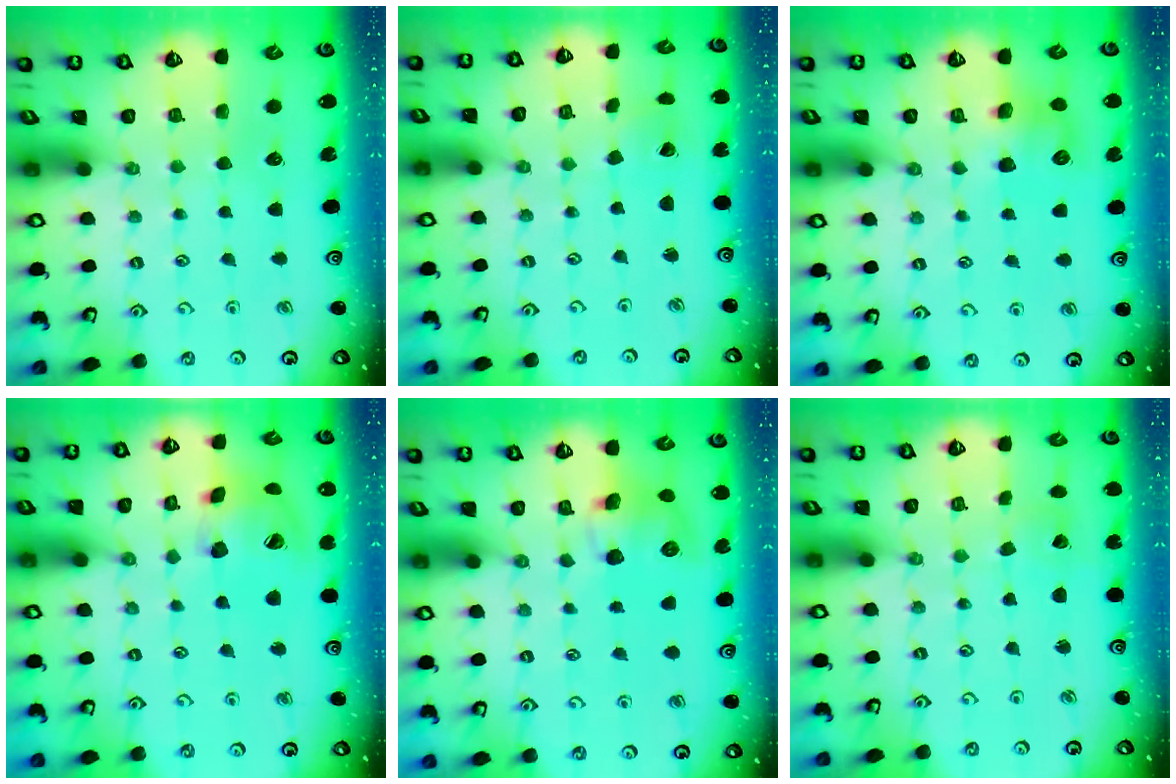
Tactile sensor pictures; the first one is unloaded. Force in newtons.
{"total": 1.6, "press": 1.6, "slide": 0.1}
{"total": 7.8, "press": 7.7, "slide": 0.5}
{"total": 15.6, "press": 15.4, "slide": 2.5}
{"total": 10.7, "press": 10.7, "slide": 0.8}
{"total": 1.6, "press": 1.6, "slide": 0.1}